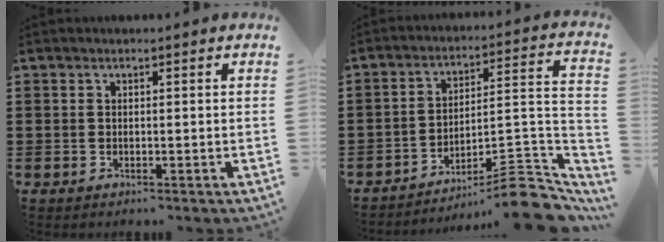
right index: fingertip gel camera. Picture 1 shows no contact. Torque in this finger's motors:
{"motor_torque": [0.14, -0.18, 0.53, 0.10]}